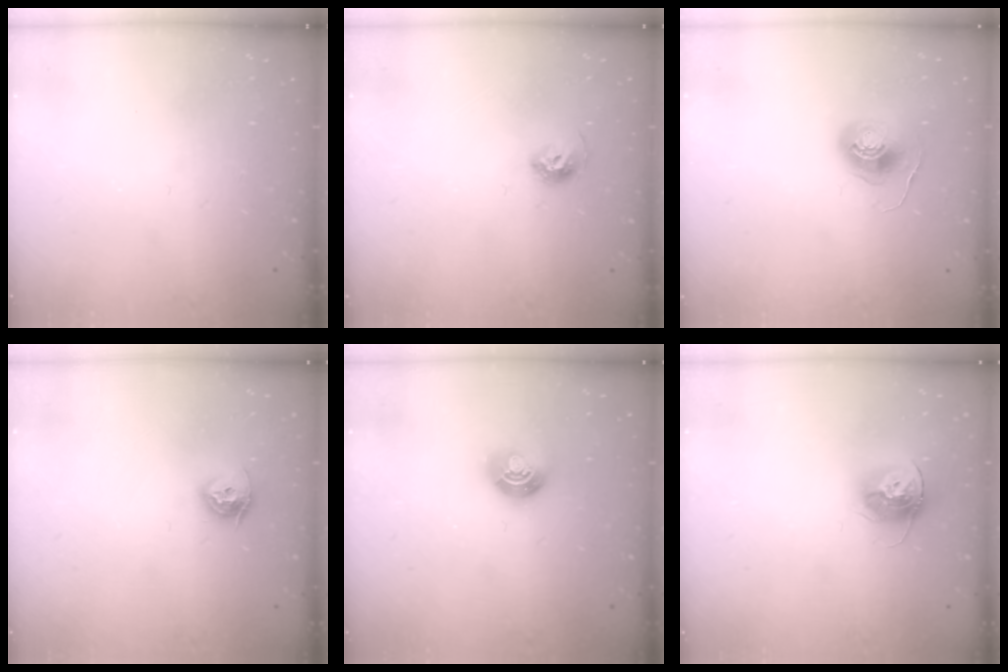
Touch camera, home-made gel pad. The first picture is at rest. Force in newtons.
{"total": 7.3, "press": 7.3, "slide": 0.8}
{"total": 7.7, "press": 7.7, "slide": 0.4}
{"total": 7.8, "press": 7.8, "slide": 0.4}
{"total": 8.1, "press": 8.0, "slide": 1.1}
{"total": 12.1, "press": 12.1, "slide": 0.5}